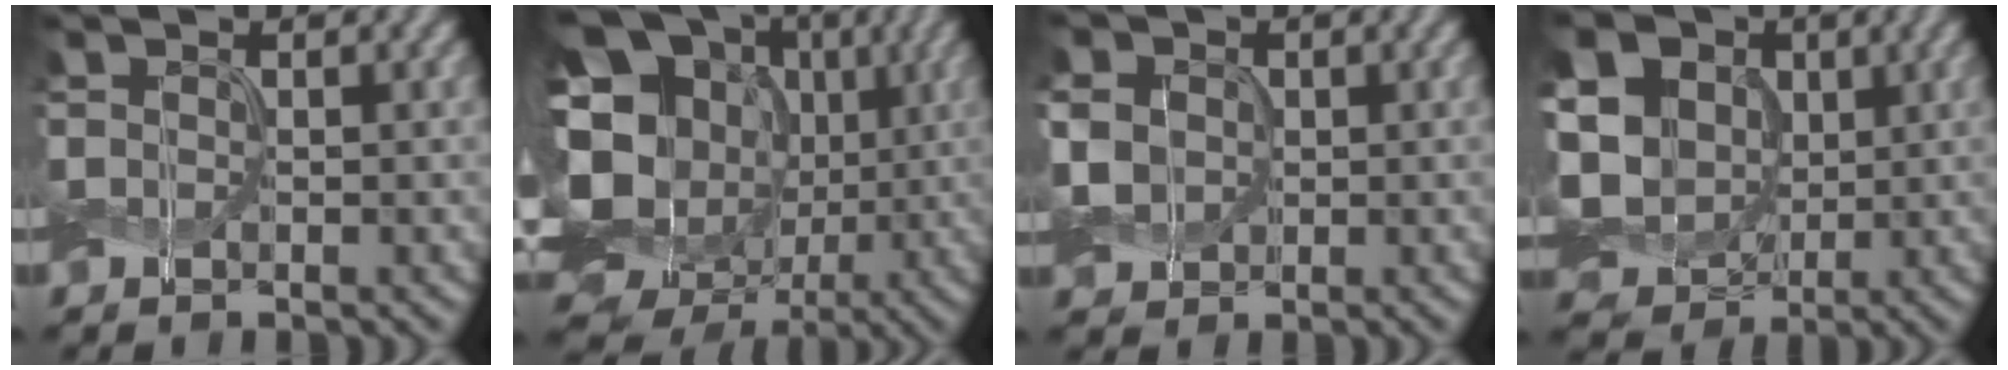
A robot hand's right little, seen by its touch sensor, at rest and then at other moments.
{"total": 22.5, "force": [0.5, 19.4, 11.5], "torque": [-0.246, 0.027, -0.019]}
{"total": 6.8, "force": [1.3, 5.7, 3.4], "torque": [-0.091, 0.025, 0.006]}
{"total": 17.5, "force": [4.5, 14.8, 8.3], "torque": [-0.208, 0.014, 0.062]}